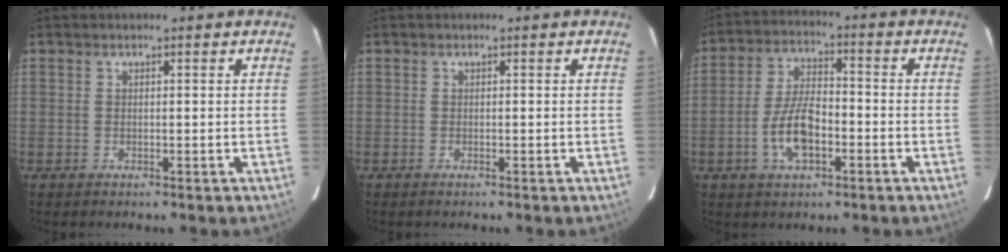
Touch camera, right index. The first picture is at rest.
{"total": 0.0}
{"total": 9.3, "force": [-3.5, 4.1, 7.6], "torque": [-0.156, 0.005, -0.061]}